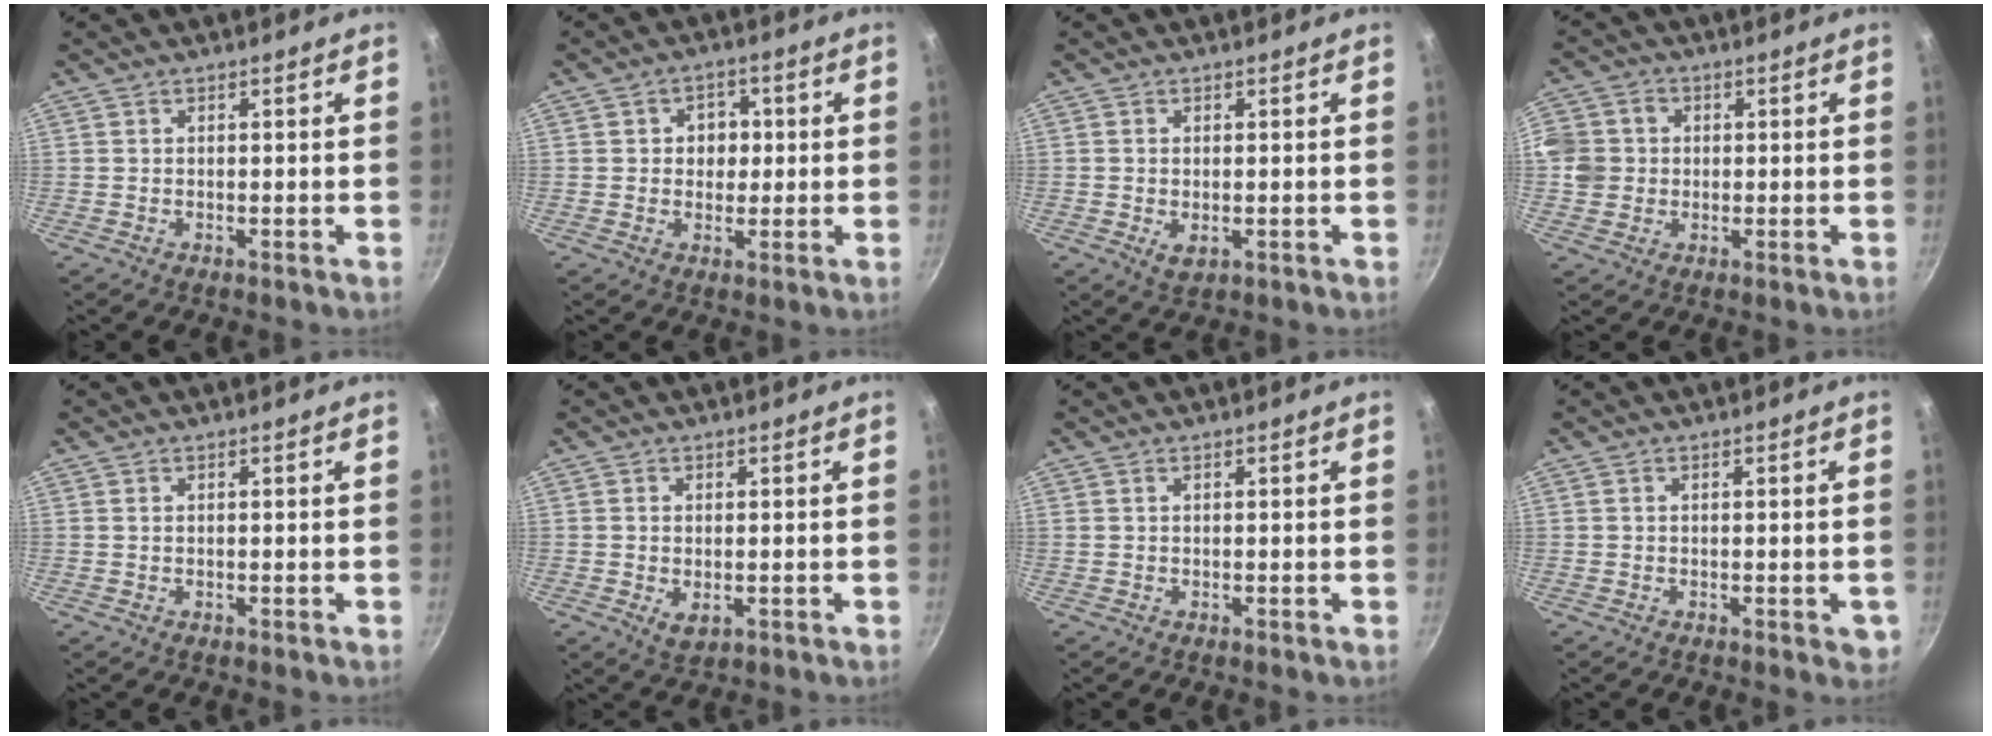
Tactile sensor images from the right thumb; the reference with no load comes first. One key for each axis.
{"total": 5.1, "fx": 0.5, "fy": 4.3, "fz": 2.7, "tx": -0.011, "ty": 0.003, "tz": 0.004}
{"total": 2.7, "fx": -0.5, "fy": 1.6, "fz": 2.2, "tx": -0.036, "ty": -0.008, "tz": -0.005}
{"total": 7.2, "fx": 0.1, "fy": 6.8, "fz": 2.5, "tx": -0.024, "ty": 0.006, "tz": -0.013}
{"total": 0.0}
{"total": 3.1, "fx": -0.5, "fy": 1.8, "fz": 2.4, "tx": -0.040, "ty": -0.010, "tz": -0.004}
{"total": 0.0}
{"total": 2.8, "fx": -0.4, "fy": 1.3, "fz": 2.5, "tx": -0.020, "ty": -0.003, "tz": -0.004}